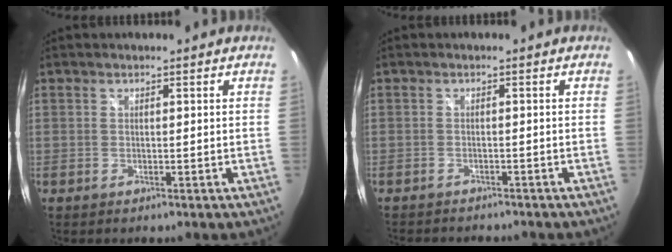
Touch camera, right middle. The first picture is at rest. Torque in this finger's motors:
{"motor_torque": [0.99, -1.14, 0.07, 0.05]}